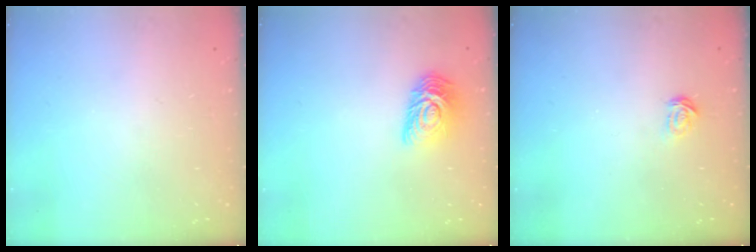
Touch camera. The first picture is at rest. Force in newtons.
{"total": 10.5, "press": 10.5, "slide": 0.6}
{"total": 1.8, "press": 1.8, "slide": 0.2}